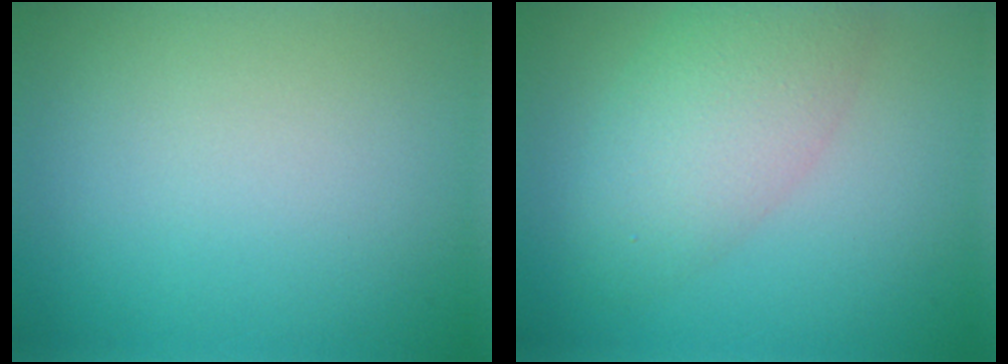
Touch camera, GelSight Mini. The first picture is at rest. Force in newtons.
{"total": 5.3, "press": 5.3, "slide": 0.1}